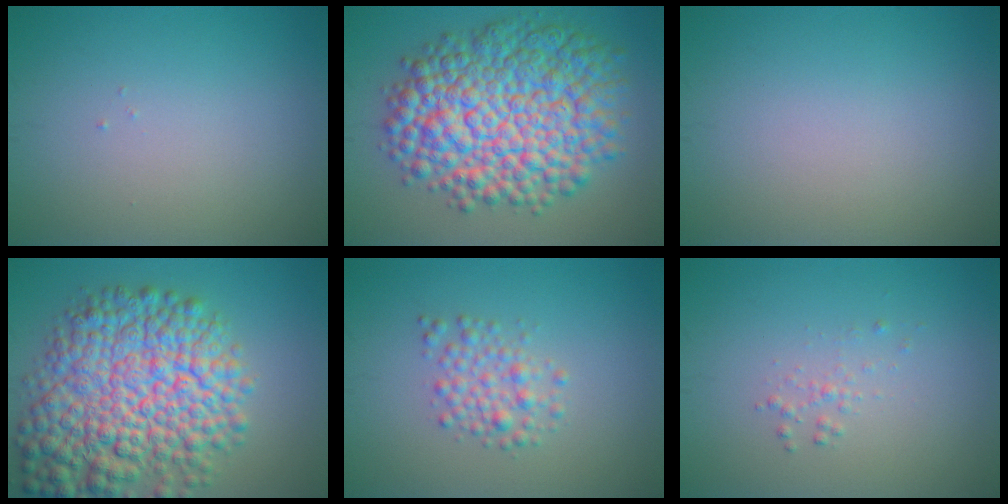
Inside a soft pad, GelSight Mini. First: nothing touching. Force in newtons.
{"total": 12.6, "press": 12.6, "slide": 0.3}
{"total": 0.0}
{"total": 12.3, "press": 12.3, "slide": 0.5}
{"total": 2.5, "press": 2.5, "slide": 0.0}
{"total": 0.9, "press": 0.9, "slide": 0.0}